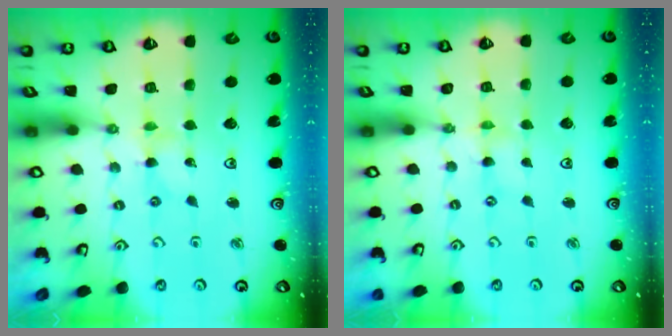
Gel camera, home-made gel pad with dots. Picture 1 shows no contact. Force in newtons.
{"total": 0.0}